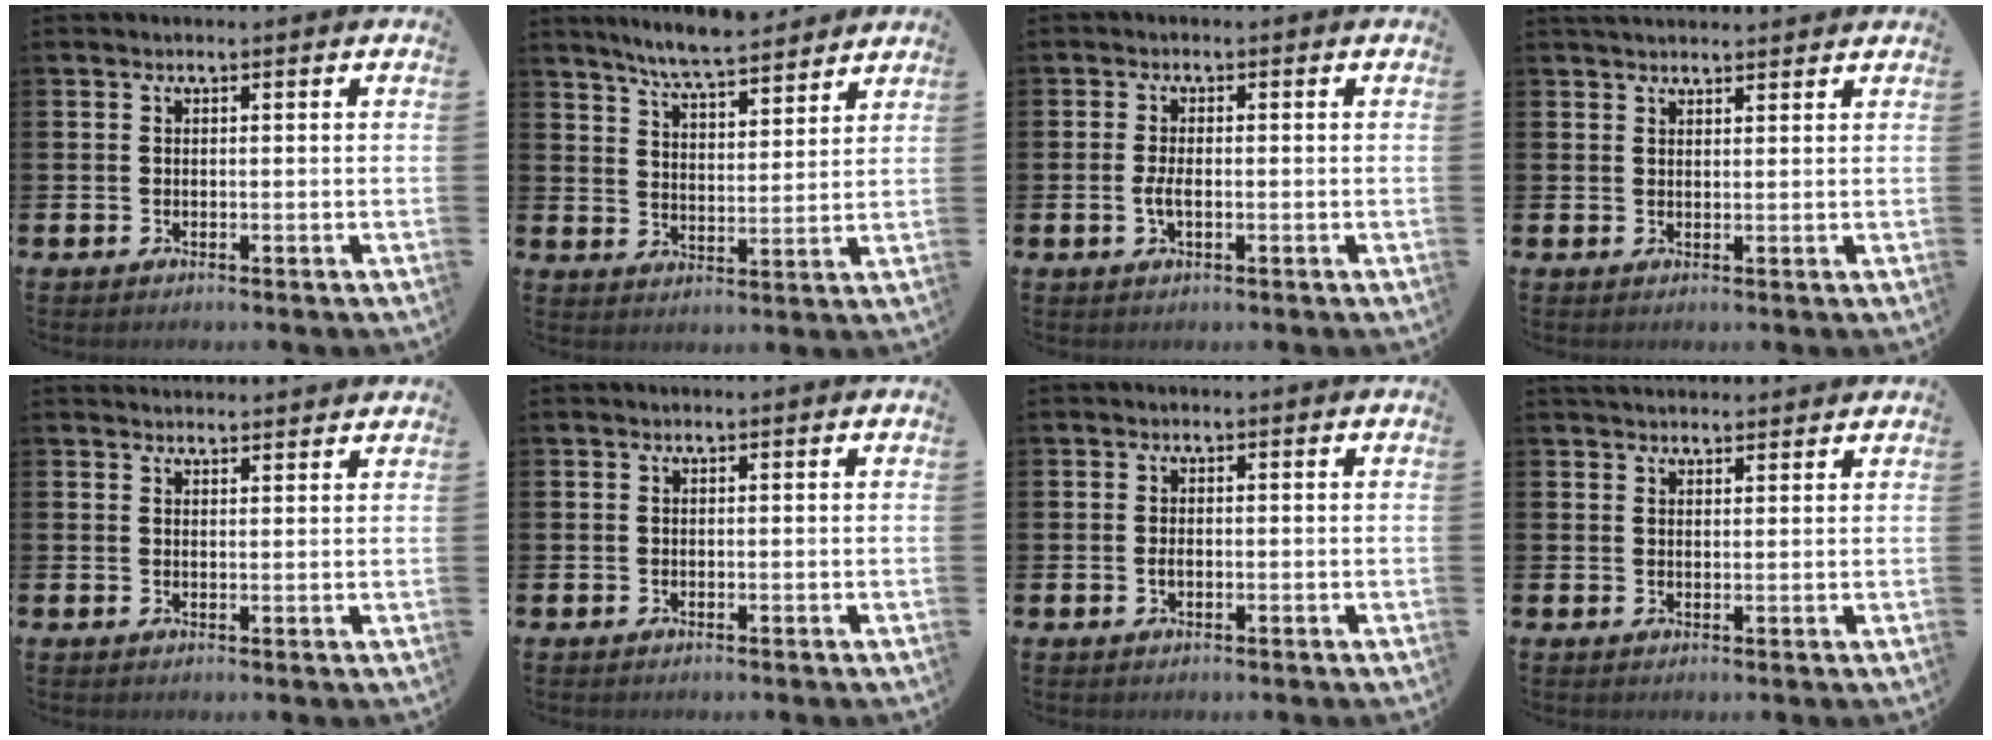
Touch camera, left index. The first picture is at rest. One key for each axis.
{"total": 6.9, "fx": 6.6, "fy": 0.3, "fz": 1.8, "tx": -0.054, "ty": -0.037, "tz": 0.118}
{"total": 2.2, "fx": -0.4, "fy": 0.9, "fz": 2.0, "tx": -0.032, "ty": -0.001, "tz": -0.009}
{"total": 2.3, "fx": 2.3, "fy": 0.4, "fz": 0.3, "tx": 0.001, "ty": -0.008, "tz": 0.039}
{"total": 2.3, "fx": 2.3, "fy": 0.3, "fz": -0.1, "tx": 0.008, "ty": -0.014, "tz": 0.039}
{"total": 0.0}
{"total": 1.1, "fx": -0.1, "fy": 0.7, "fz": 0.9, "tx": -0.012, "ty": 0.002, "tz": -0.005}
{"total": 2.5, "fx": 2.5, "fy": 0.5, "fz": 0.2, "tx": 0.002, "ty": -0.010, "tz": 0.043}